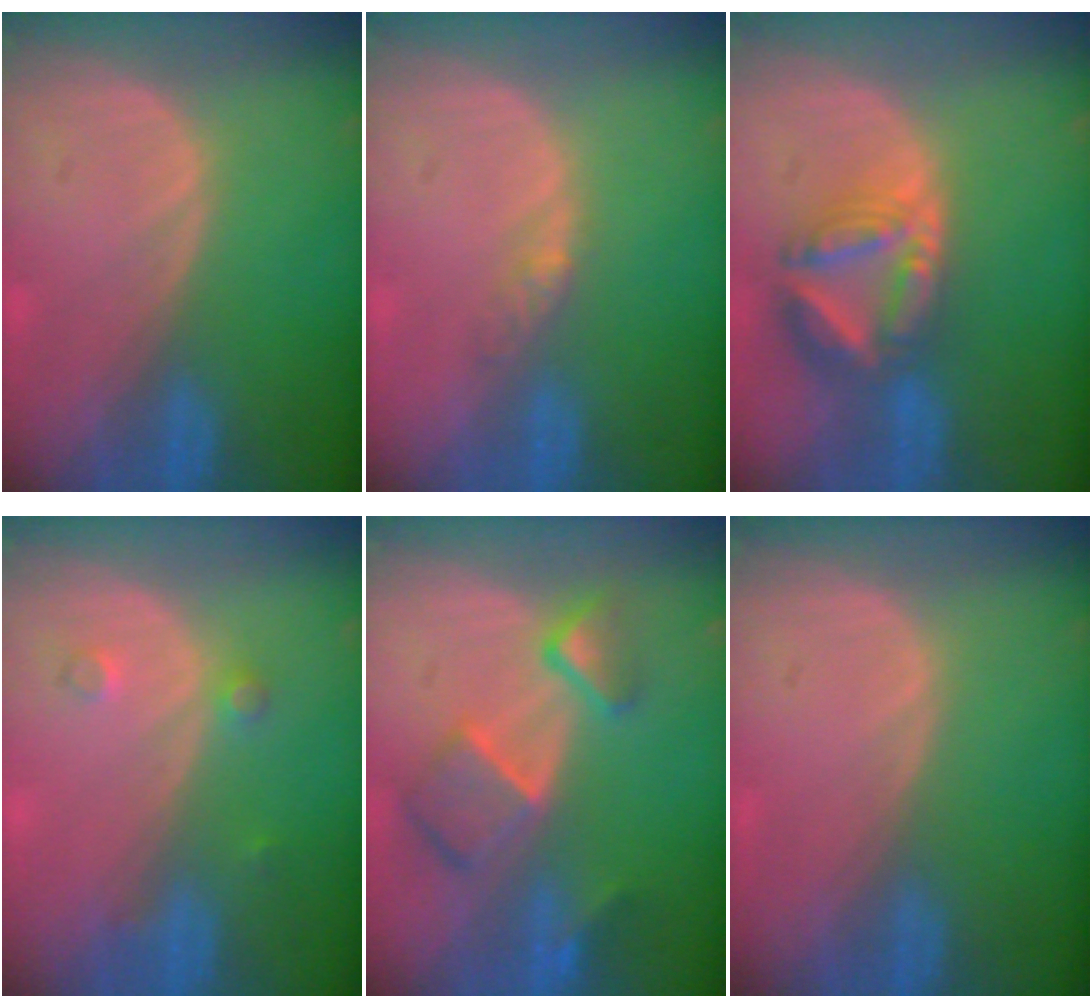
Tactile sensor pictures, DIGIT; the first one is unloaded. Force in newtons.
{"total": 2.2, "press": 1.7, "slide": 1.3}
{"total": 8.3, "press": 7.1, "slide": 4.2}
{"total": 2.0, "press": 2.0, "slide": 0.2}
{"total": 7.9, "press": 6.9, "slide": 4.0}
{"total": 0.0}